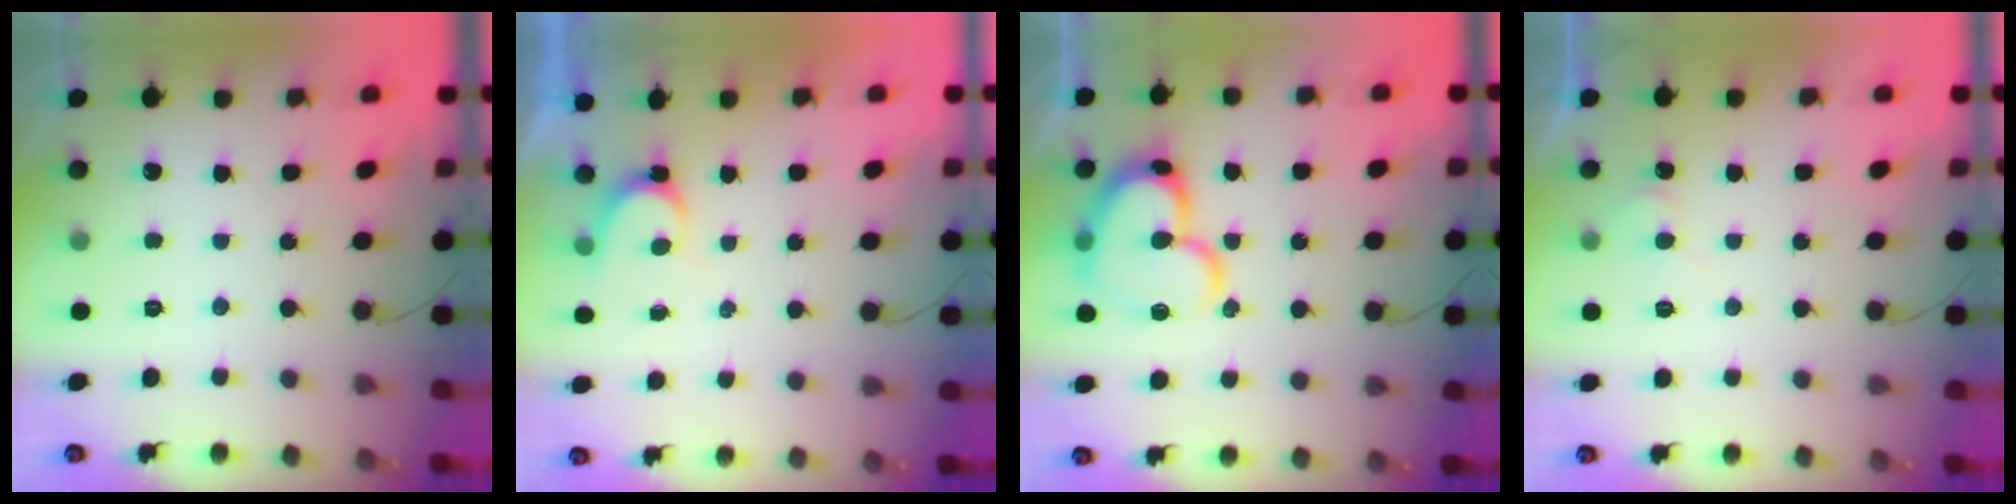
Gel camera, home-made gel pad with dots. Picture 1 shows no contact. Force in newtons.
{"total": 4.9, "press": 4.9, "slide": 0.3}
{"total": 18.9, "press": 18.8, "slide": 1.9}
{"total": 4.7, "press": 4.7, "slide": 0.6}